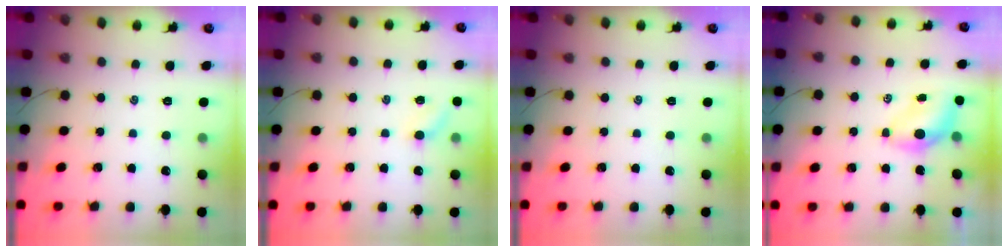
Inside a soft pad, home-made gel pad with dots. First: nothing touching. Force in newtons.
{"total": 4.9, "press": 4.8, "slide": 0.9}
{"total": 0.0}
{"total": 4.9, "press": 4.8, "slide": 0.7}